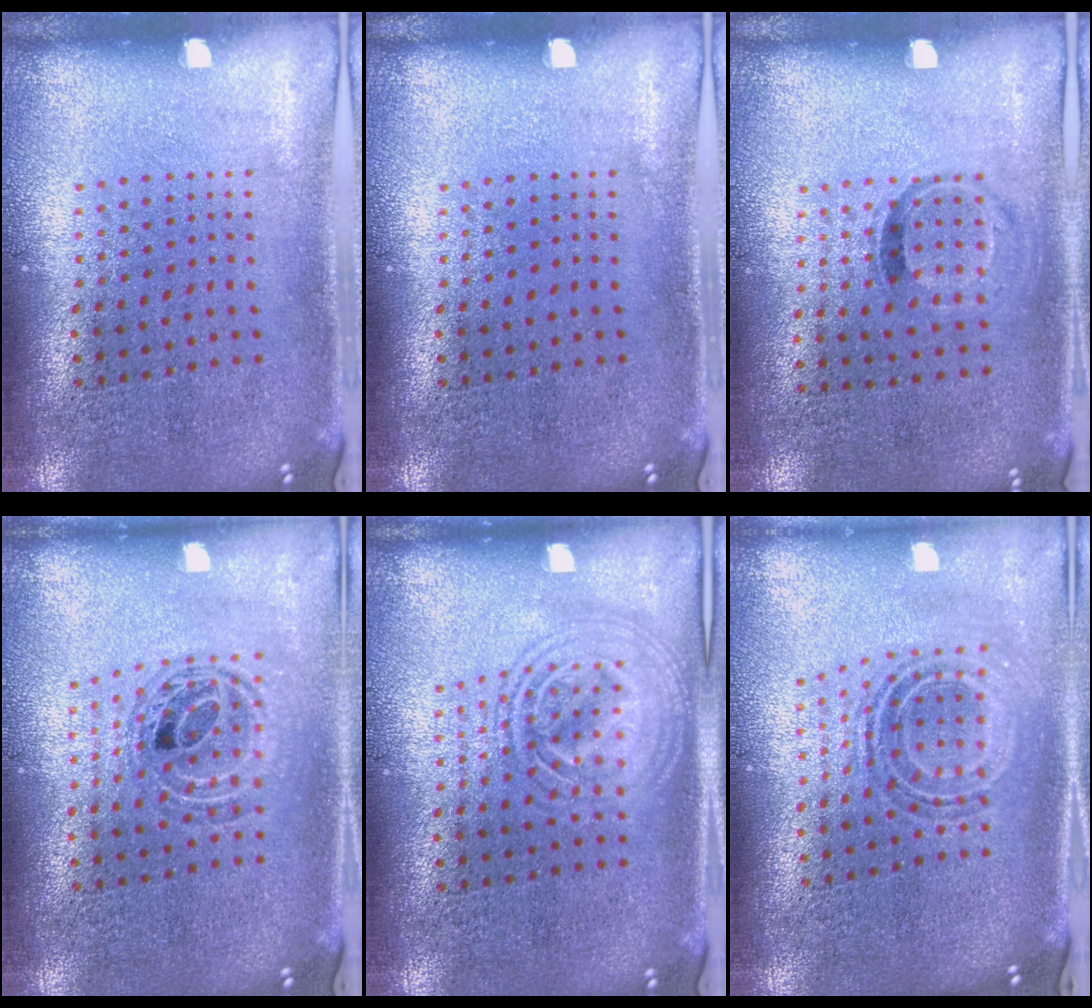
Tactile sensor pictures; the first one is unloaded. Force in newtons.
{"total": 0.0}
{"total": 0.8, "press": 0.6, "slide": 0.6}
{"total": 0.9, "press": 0.9, "slide": 0.2}
{"total": 2.9, "press": 2.9, "slide": 0.4}
{"total": 0.8, "press": 0.8, "slide": 0.3}